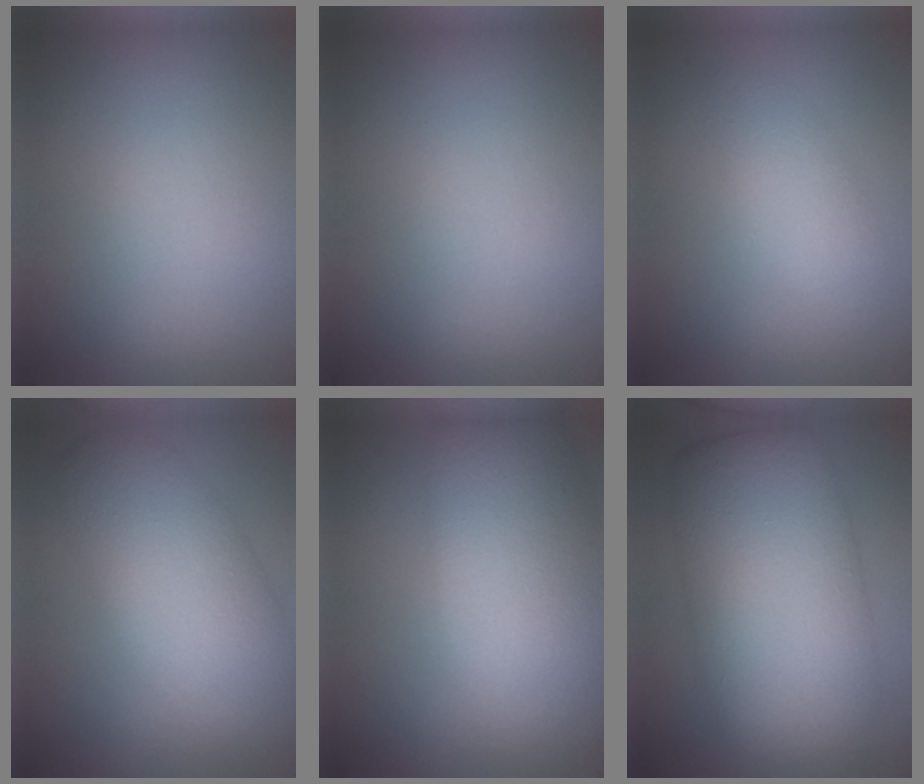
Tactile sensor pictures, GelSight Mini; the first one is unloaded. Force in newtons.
{"total": 0.0}
{"total": 2.2, "press": 2.2, "slide": 0.2}
{"total": 7.1, "press": 7.1, "slide": 0.5}
{"total": 10.8, "press": 10.8, "slide": 0.7}
{"total": 12.5, "press": 12.5, "slide": 0.4}